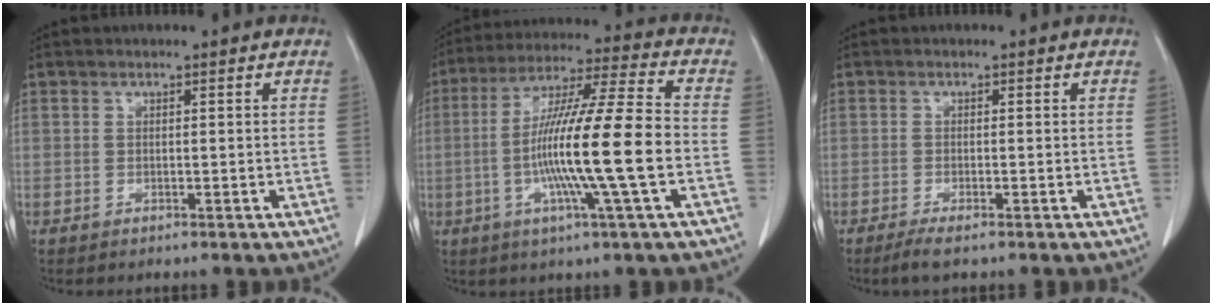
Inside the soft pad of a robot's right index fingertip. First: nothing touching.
{"total": 16.3, "force": [-2.9, -0.6, 16.0], "torque": [-0.289, -0.001, -0.060]}
{"total": 2.3, "force": [-1.6, 0.1, 1.6], "torque": [-0.031, -0.006, -0.031]}